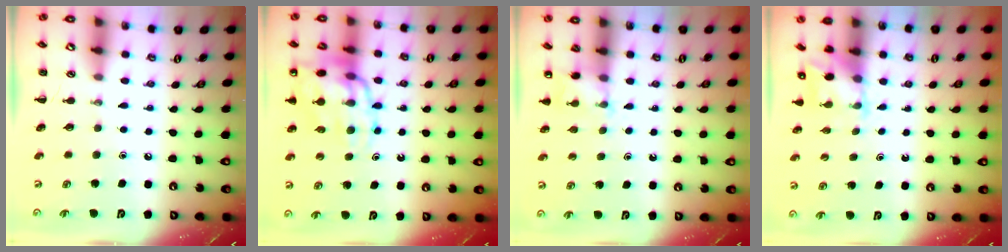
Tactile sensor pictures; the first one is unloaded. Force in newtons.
{"total": 16.7, "press": 16.3, "slide": 3.7}
{"total": 3.7, "press": 3.5, "slide": 1.1}
{"total": 2.1, "press": 2.0, "slide": 0.7}